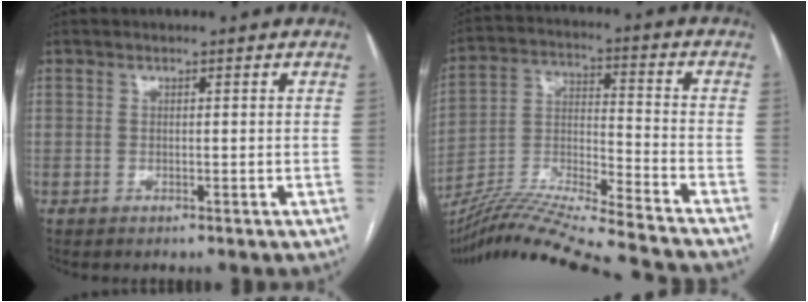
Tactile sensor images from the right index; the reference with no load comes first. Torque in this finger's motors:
{"motor_torque": [-0.60, -1.09, 0.30, 0.09]}